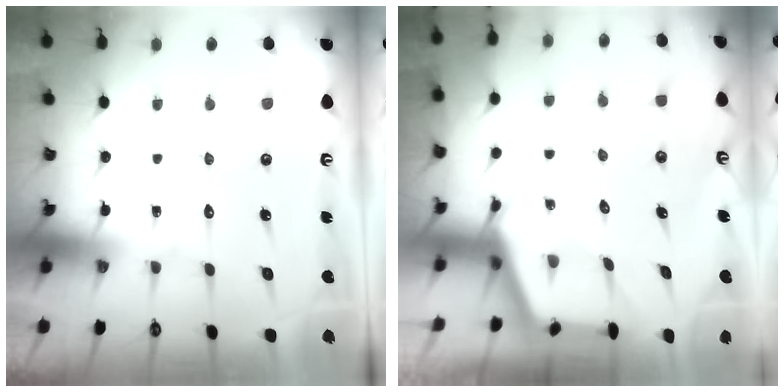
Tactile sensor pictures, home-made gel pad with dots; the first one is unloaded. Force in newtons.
{"total": 2.6, "press": 2.6, "slide": 0.3}